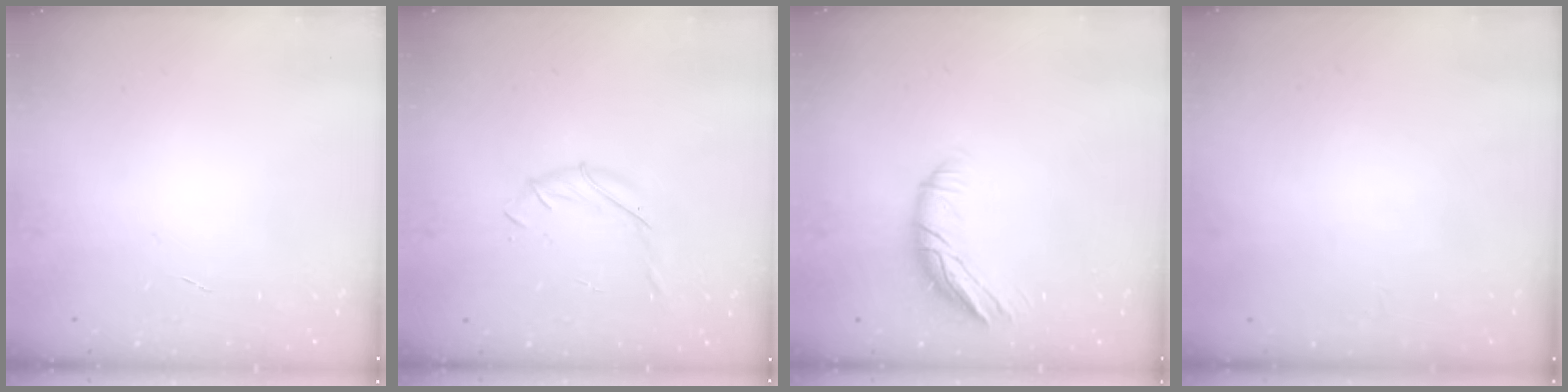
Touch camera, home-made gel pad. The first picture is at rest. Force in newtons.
{"total": 3.8, "press": 3.7, "slide": 1.0}
{"total": 11.3, "press": 11.2, "slide": 1.9}
{"total": 0.0}